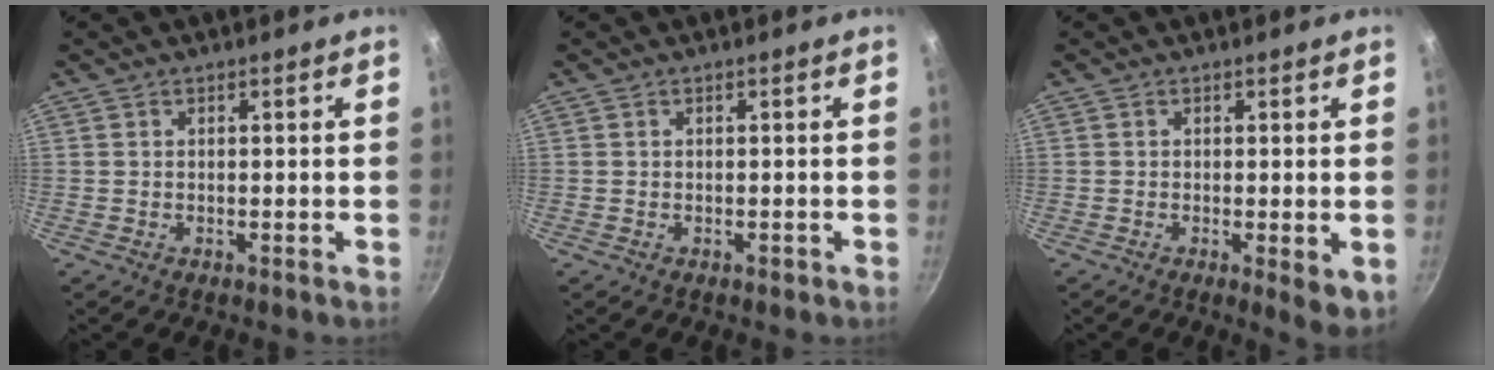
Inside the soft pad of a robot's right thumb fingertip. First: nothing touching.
{"total": 0.5, "force": [-0.3, 0.3, 0.3], "torque": [0.001, 0.001, -0.007]}
{"total": 4.1, "force": [-0.9, 1.1, 3.9], "torque": [-0.059, -0.014, -0.015]}